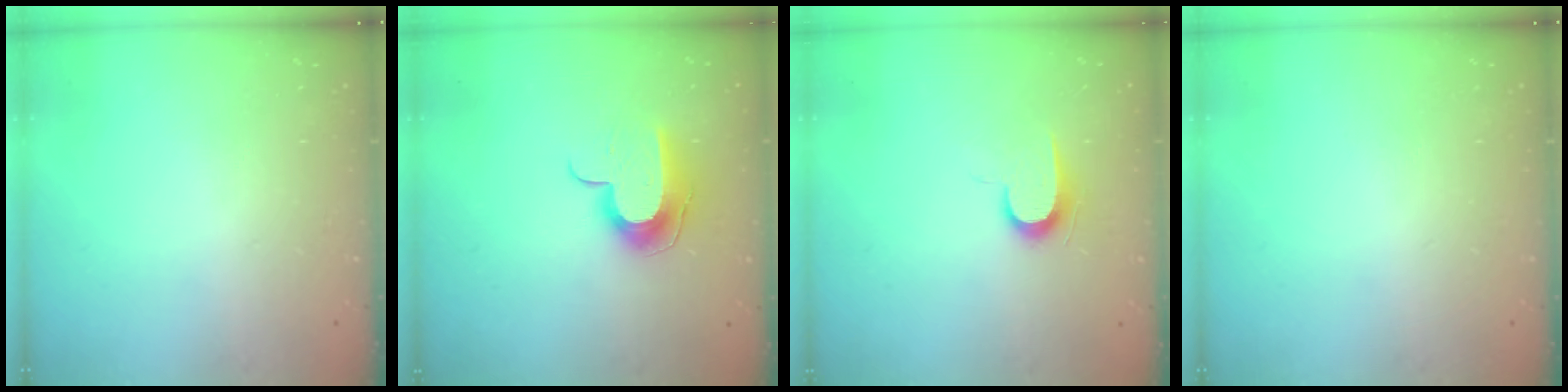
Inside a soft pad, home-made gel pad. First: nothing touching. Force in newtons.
{"total": 11.8, "press": 11.8, "slide": 0.7}
{"total": 6.4, "press": 6.3, "slide": 0.7}
{"total": 0.0}